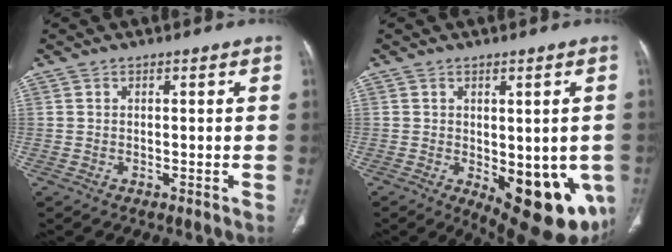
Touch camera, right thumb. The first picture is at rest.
{"total": 16.2, "force": [-4.6, 7.3, 13.7], "torque": [-0.131, -0.014, -0.036]}